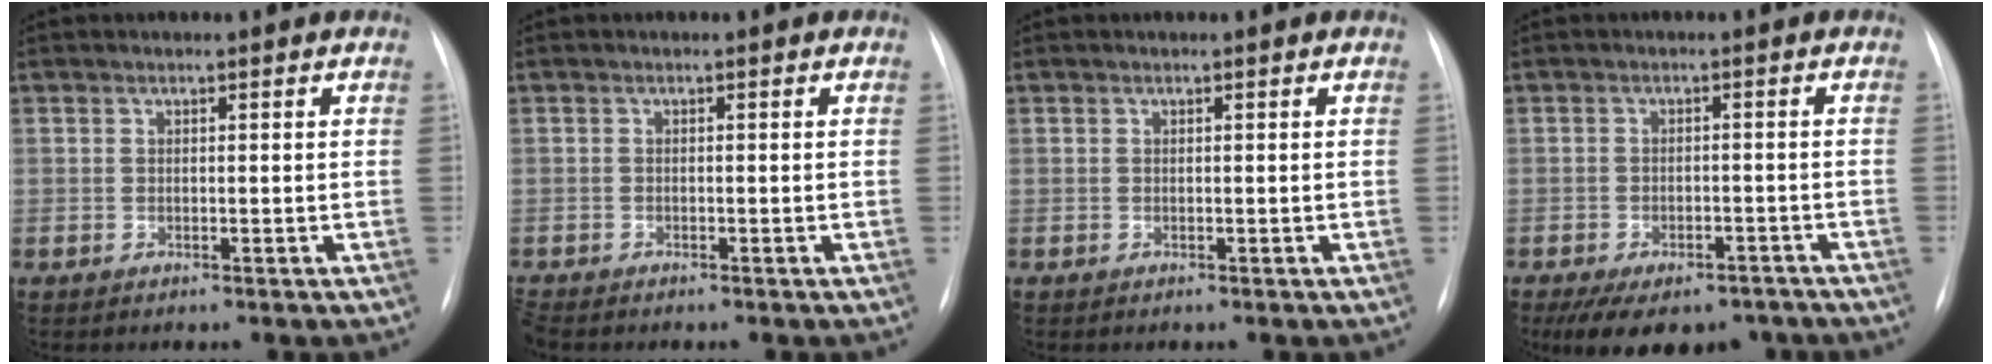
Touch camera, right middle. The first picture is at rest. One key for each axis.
{"total": 1.2, "fx": -1.2, "fy": 0.2, "fz": 0.3, "tx": -0.008, "ty": -0.005, "tz": -0.020}
{"total": 0.0}
{"total": 12.2, "fx": -9.0, "fy": 6.0, "fz": 5.7, "tx": -0.097, "ty": 0.001, "tz": -0.119}